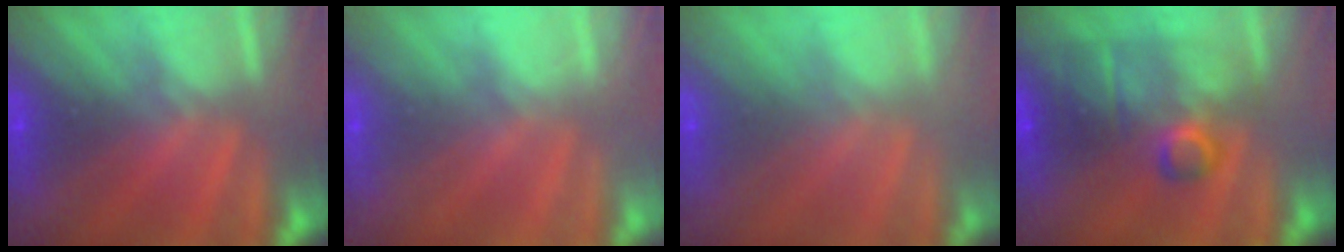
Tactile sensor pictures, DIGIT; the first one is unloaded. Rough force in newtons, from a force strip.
{"total": 2.4}
{"total": 6.0}
{"total": 7.3}